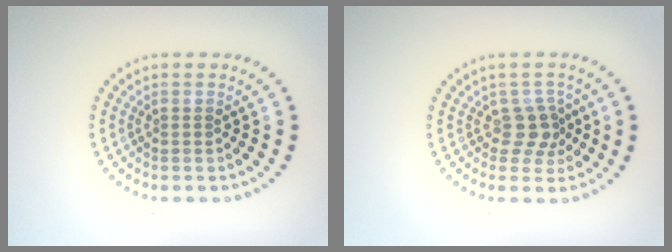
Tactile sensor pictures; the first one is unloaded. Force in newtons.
{"total": 2.3, "press": 1.9, "slide": 1.3}